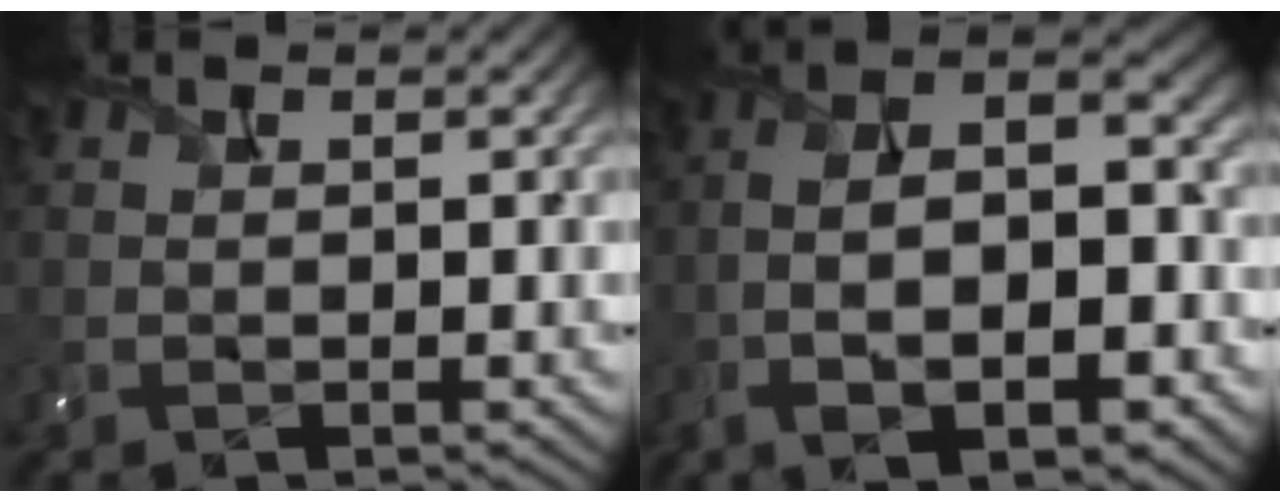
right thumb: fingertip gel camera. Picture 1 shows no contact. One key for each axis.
{"total": 12.5, "fx": -3.2, "fy": 5.6, "fz": 10.7, "tx": -0.210, "ty": -0.004, "tz": -0.045}